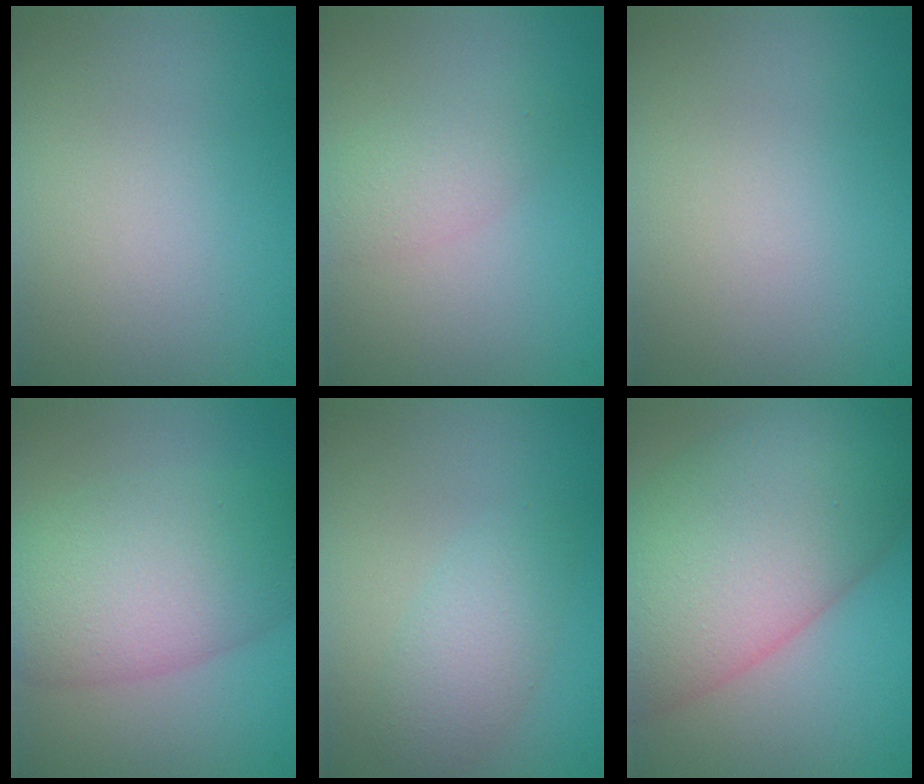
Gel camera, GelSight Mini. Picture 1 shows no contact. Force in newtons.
{"total": 2.3, "press": 2.3, "slide": 0.1}
{"total": 0.0}
{"total": 8.9, "press": 8.9, "slide": 0.4}
{"total": 2.8, "press": 2.8, "slide": 0.1}
{"total": 13.0, "press": 13.0, "slide": 0.6}